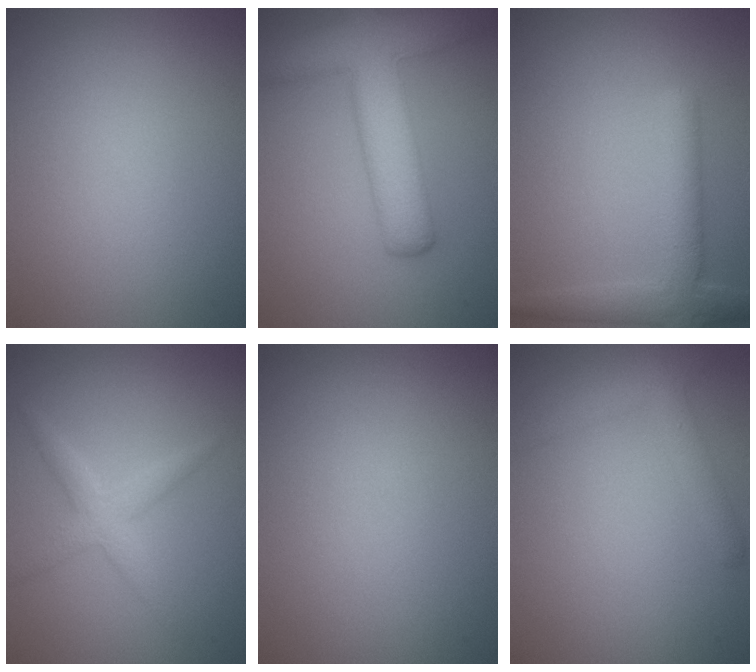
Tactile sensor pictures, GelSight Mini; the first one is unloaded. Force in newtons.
{"total": 7.6, "press": 7.6, "slide": 0.4}
{"total": 3.8, "press": 3.8, "slide": 0.2}
{"total": 2.3, "press": 2.3, "slide": 0.1}
{"total": 0.0}
{"total": 2.4, "press": 2.4, "slide": 0.1}